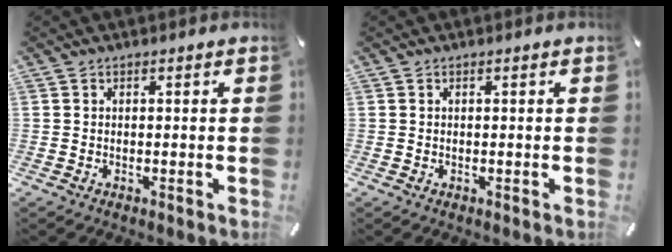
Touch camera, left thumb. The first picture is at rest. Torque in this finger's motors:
{"motor_torque": [0.08, 0.13, -0.04, 0.01, 0.00]}